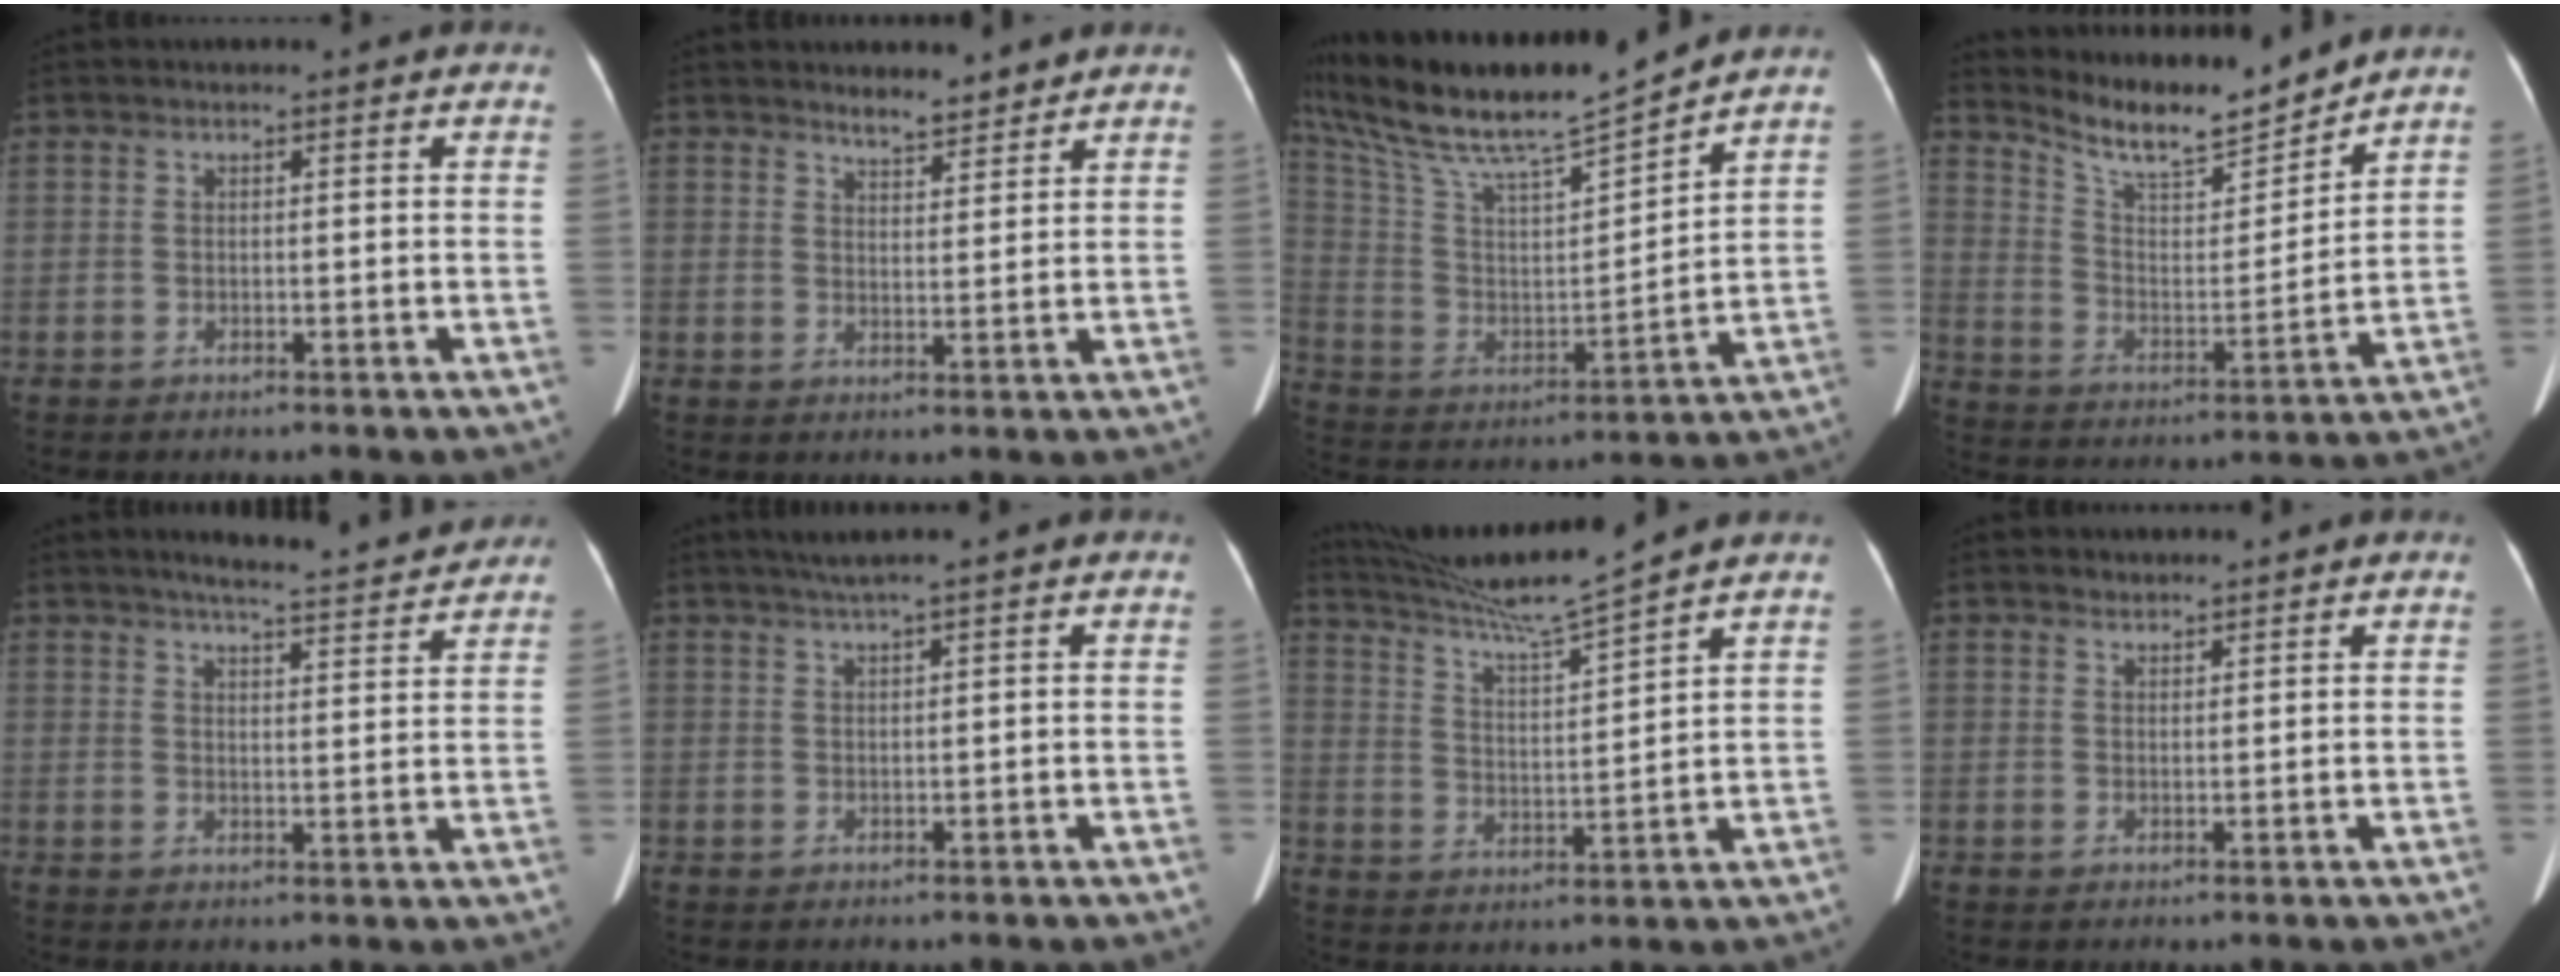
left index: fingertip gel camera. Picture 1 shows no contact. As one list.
[{"total": 3.3, "force": [3.1, 0.7, 0.8], "torque": [-0.014, -0.007, 0.050]}, {"total": 19.4, "force": [17.4, 0.2, 8.7], "torque": [-0.179, -0.006, 0.313]}, {"total": 12.5, "force": [11.9, 0.7, 3.7], "torque": [-0.078, -0.015, 0.211]}, {"total": 11.8, "force": [10.8, 0.7, 4.6], "torque": [-0.067, 0.002, 0.133]}, {"total": 2.6, "force": [1.9, -0.7, 1.7], "torque": [-0.036, 0.005, 0.041]}, {"total": 10.9, "force": [9.8, -2.6, 4.1], "torque": [-0.078, -0.010, 0.180]}, {"total": 1.1, "force": [1.0, 0.3, 0.0], "torque": [-0.004, -0.002, 0.020]}]